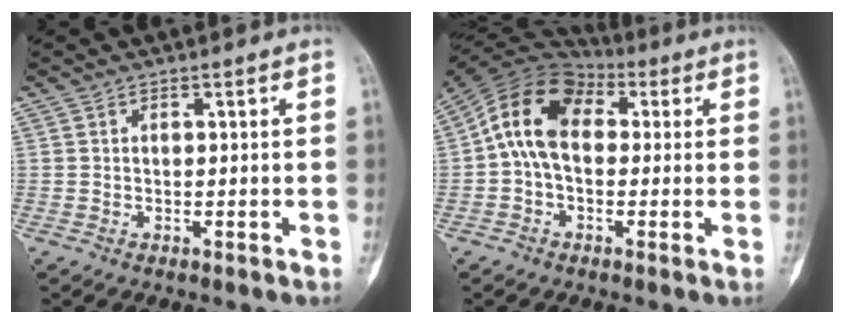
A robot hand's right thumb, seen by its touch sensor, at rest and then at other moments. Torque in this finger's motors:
{"motor_torque": [1.47, 1.72, 1.20, -0.50, 0.14]}